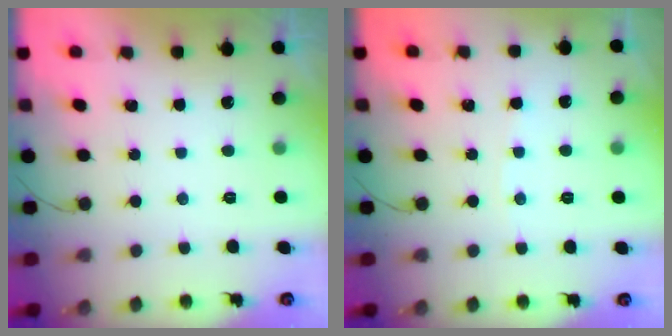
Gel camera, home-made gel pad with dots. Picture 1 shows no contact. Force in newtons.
{"total": 1.0, "press": 0.9, "slide": 0.2}